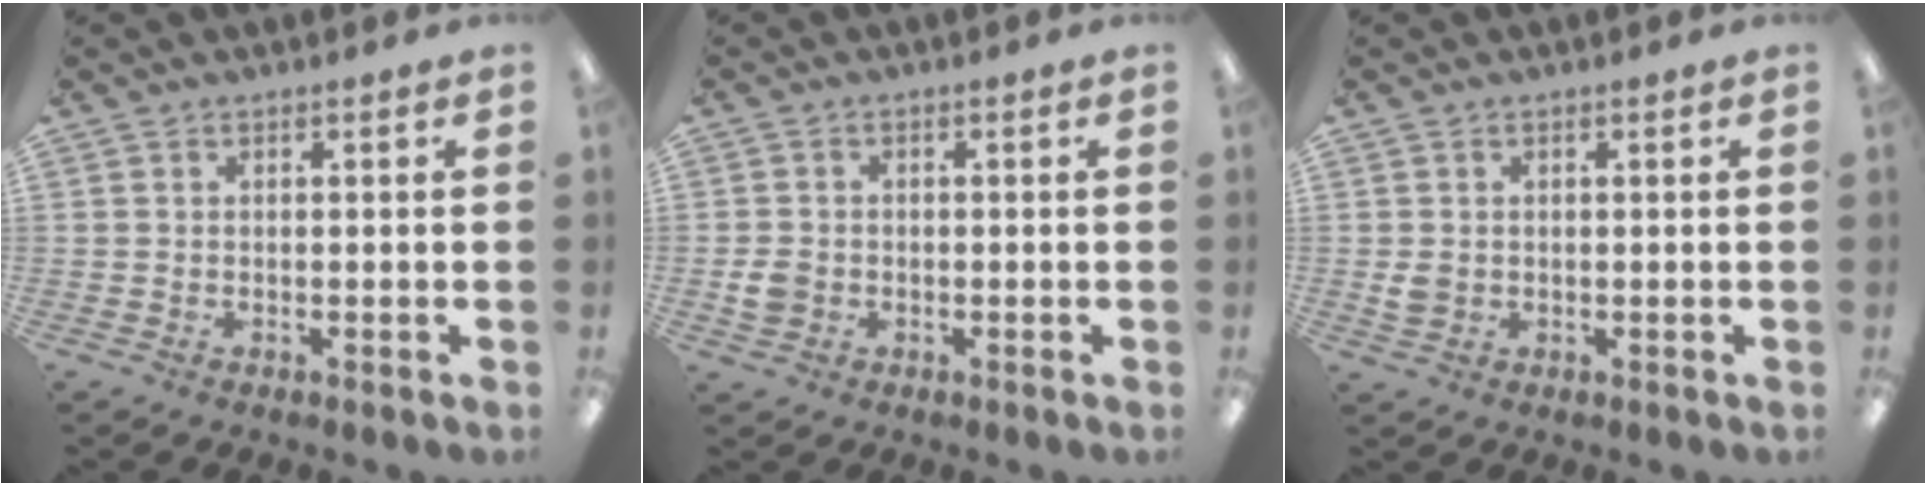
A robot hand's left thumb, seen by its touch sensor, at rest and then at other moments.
{"total": 3.2, "force": [-0.6, 2.8, 1.5], "torque": [-0.015, 0.002, -0.011]}
{"total": 2.5, "force": [0.4, 2.2, 1.1], "torque": [-0.005, -0.002, 0.004]}